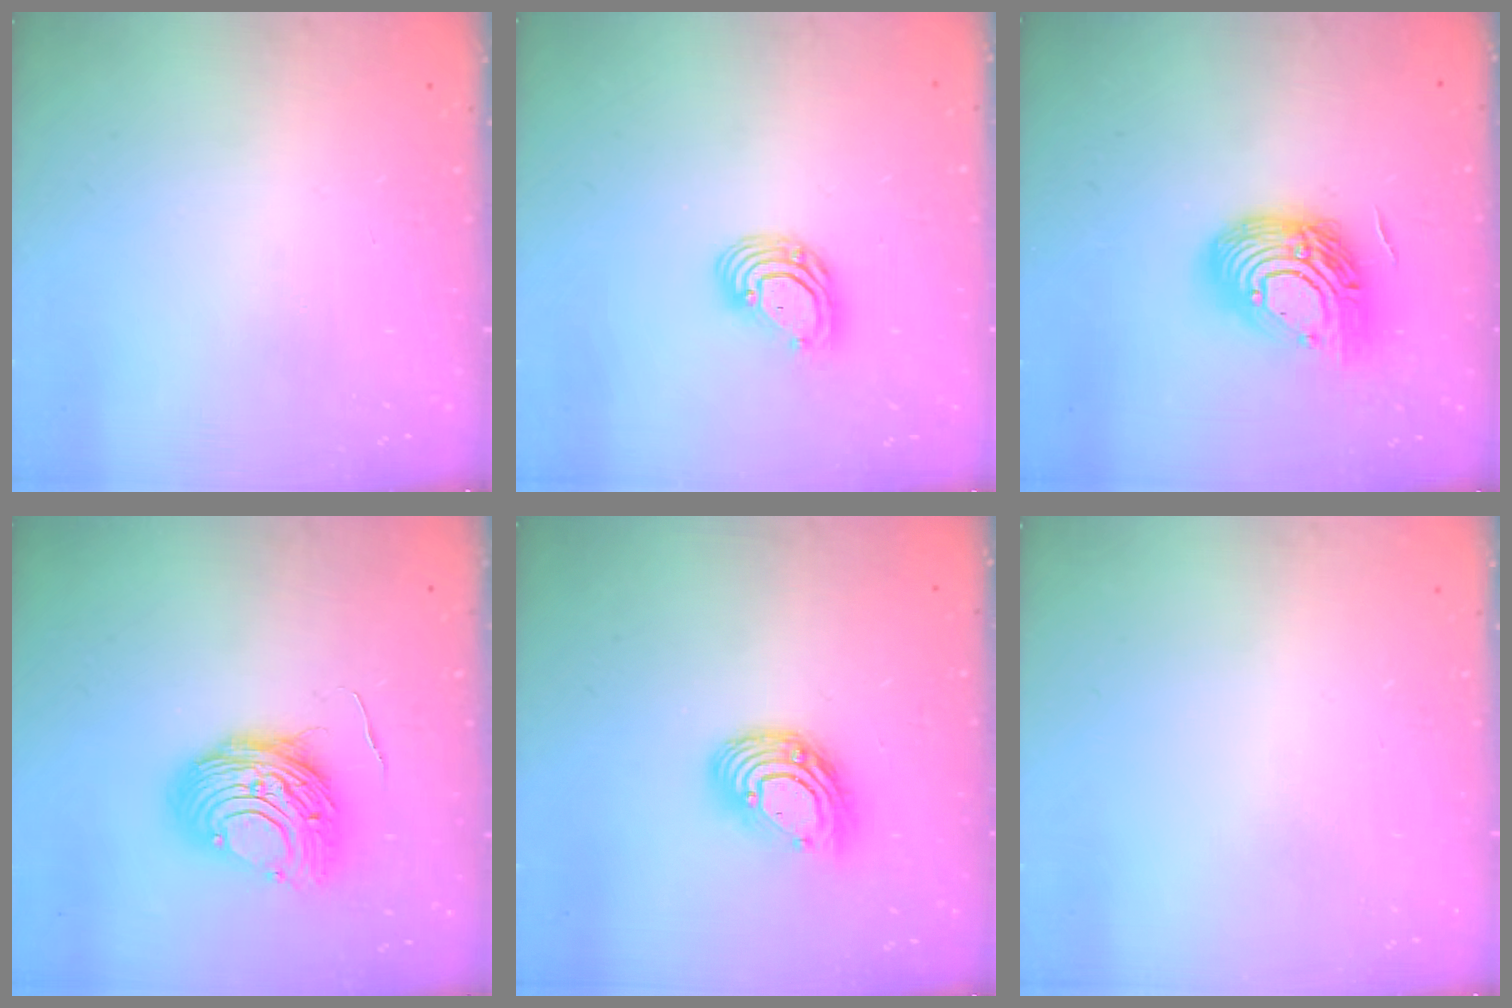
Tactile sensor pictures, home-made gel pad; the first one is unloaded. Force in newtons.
{"total": 8.8, "press": 8.6, "slide": 1.7}
{"total": 17.3, "press": 17.2, "slide": 1.2}
{"total": 12.0, "press": 12.0, "slide": 0.9}
{"total": 11.6, "press": 11.5, "slide": 1.1}
{"total": 0.0}